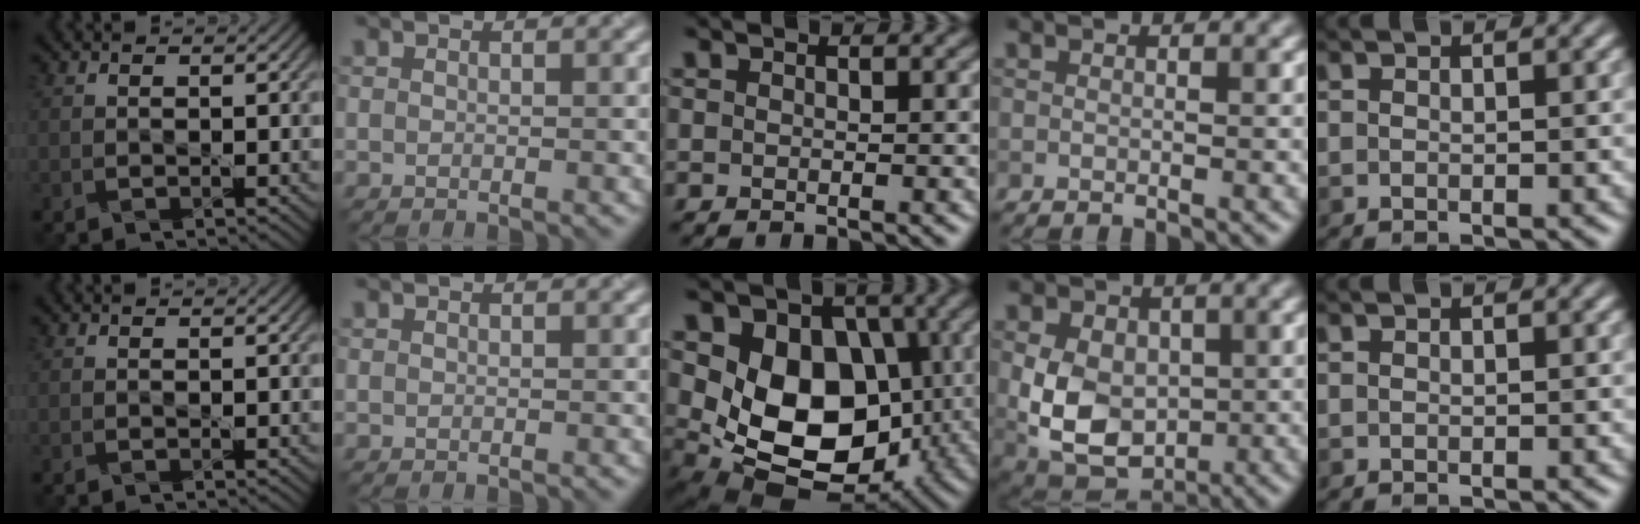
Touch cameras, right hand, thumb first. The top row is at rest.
{"middle": {"total": 12.2, "force": [-0.2, 8.9, 8.4], "torque": [-0.118, -0.018, -0.008]}, "ring": {"total": 8.1, "force": [-0.4, 5.9, 5.6], "torque": [-0.118, -0.012, -0.006]}}